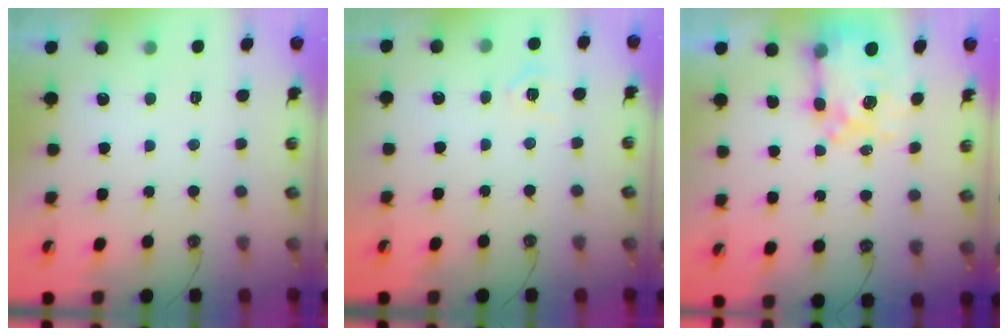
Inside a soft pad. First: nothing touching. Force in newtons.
{"total": 6.0, "press": 6.0, "slide": 0.6}
{"total": 9.0, "press": 8.9, "slide": 0.7}